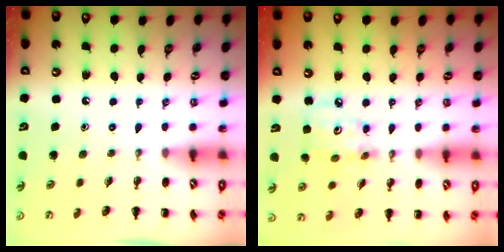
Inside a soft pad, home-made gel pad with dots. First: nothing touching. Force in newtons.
{"total": 5.1, "press": 5.1, "slide": 0.6}